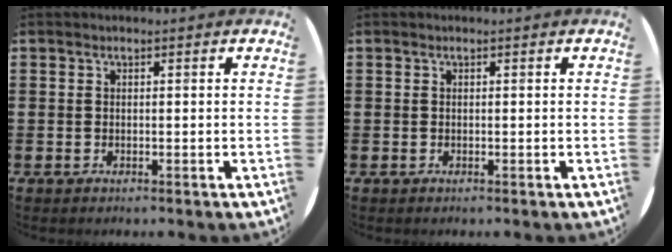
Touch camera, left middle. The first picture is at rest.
{"total": 0.0}